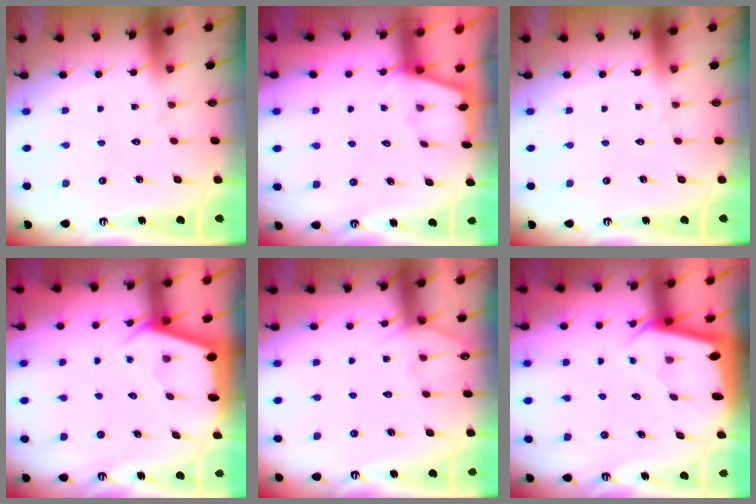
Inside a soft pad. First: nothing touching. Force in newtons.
{"total": 1.4, "press": 1.3, "slide": 0.3}
{"total": 0.0}
{"total": 2.2, "press": 2.2, "slide": 0.3}
{"total": 4.5, "press": 4.4, "slide": 0.6}
{"total": 1.9, "press": 1.9, "slide": 0.1}